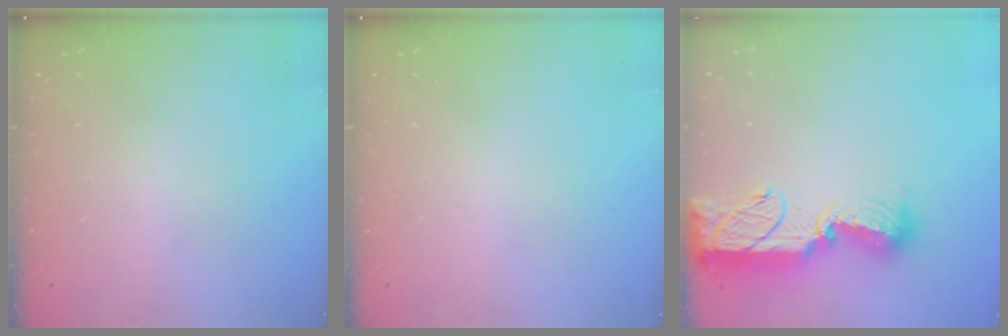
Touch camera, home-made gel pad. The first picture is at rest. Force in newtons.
{"total": 0.0}
{"total": 16.5, "press": 16.4, "slide": 1.6}